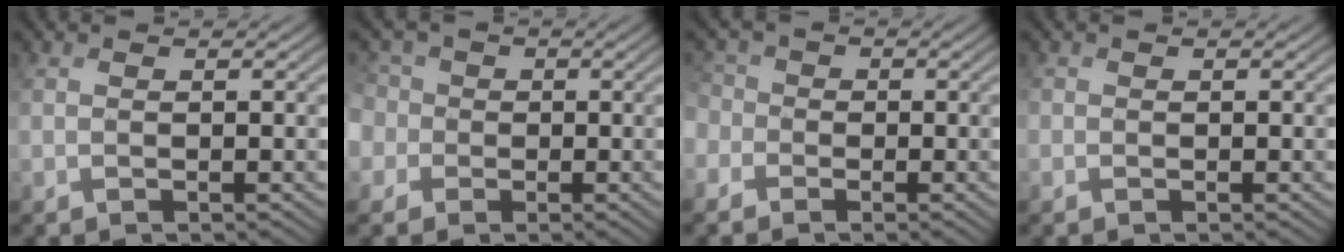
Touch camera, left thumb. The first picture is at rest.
{"total": 6.0, "force": [-0.1, 5.7, 1.6], "torque": [-0.070, 0.010, -0.037]}
{"total": 3.6, "force": [-1.8, 3.0, 0.7], "torque": [-0.031, -0.001, -0.044]}
{"total": 0.5, "force": [-0.3, 0.1, -0.4], "torque": [0.009, -0.003, -0.003]}